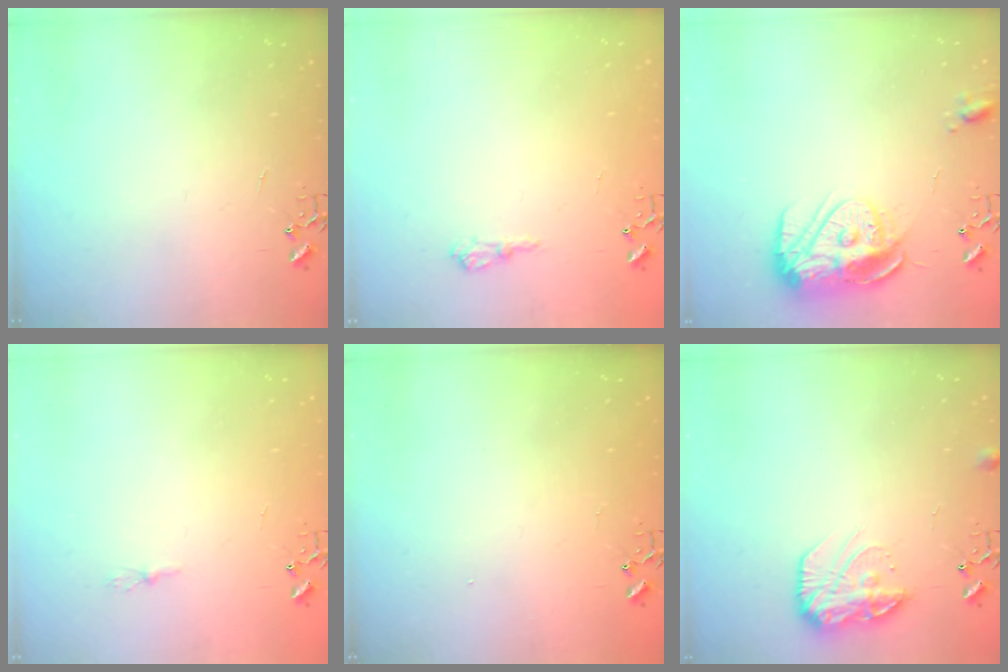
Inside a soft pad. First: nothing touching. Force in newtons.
{"total": 7.1, "press": 7.1, "slide": 0.9}
{"total": 14.9, "press": 14.9, "slide": 1.4}
{"total": 4.7, "press": 4.6, "slide": 0.6}
{"total": 1.3, "press": 1.2, "slide": 0.1}
{"total": 12.8, "press": 12.8, "slide": 0.7}